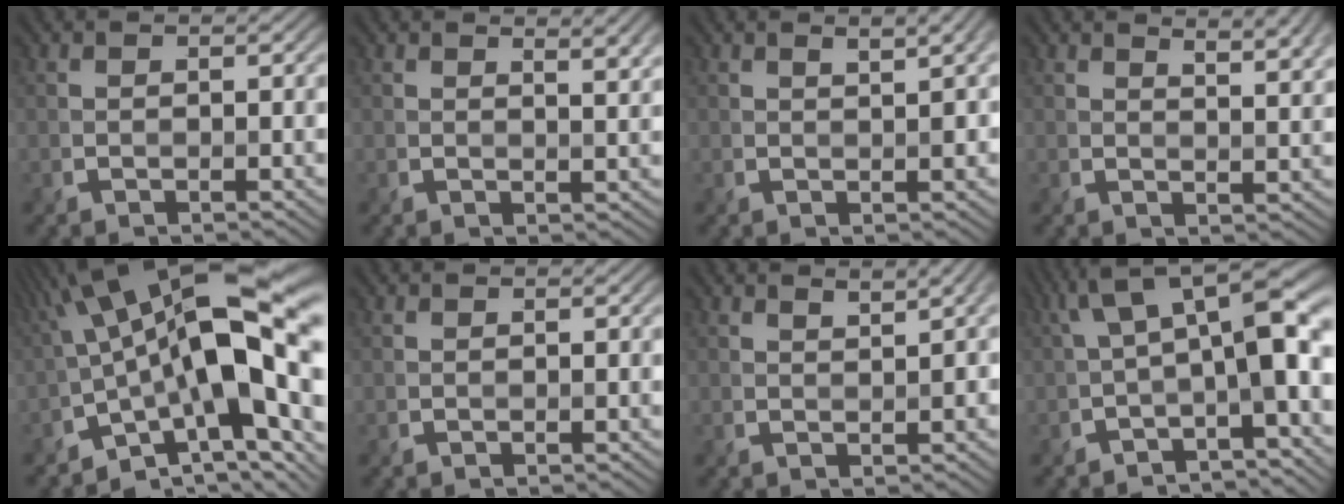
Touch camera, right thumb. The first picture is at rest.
{"total": 3.2, "force": [2.1, 0.8, 2.3], "torque": [-0.034, 0.000, 0.035]}
{"total": 3.1, "force": [1.5, 0.7, 2.6], "torque": [-0.039, 0.004, 0.023]}
{"total": 5.6, "force": [3.9, 1.5, 3.8], "torque": [-0.059, 0.003, 0.062]}
{"total": 18.7, "force": [-1.5, 7.4, 17.1], "torque": [-0.246, 0.015, -0.037]}
{"total": 0.0}
{"total": 2.4, "force": [1.6, 0.4, 1.7], "torque": [-0.029, 0.005, 0.028]}
{"total": 9.2, "force": [0.3, 2.8, 8.8], "torque": [-0.143, 0.017, -0.004]}